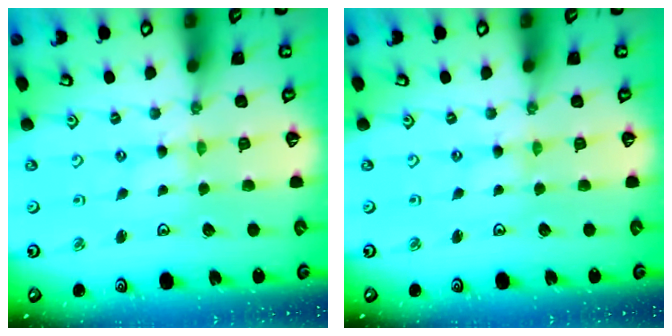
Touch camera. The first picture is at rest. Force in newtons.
{"total": 0.0}